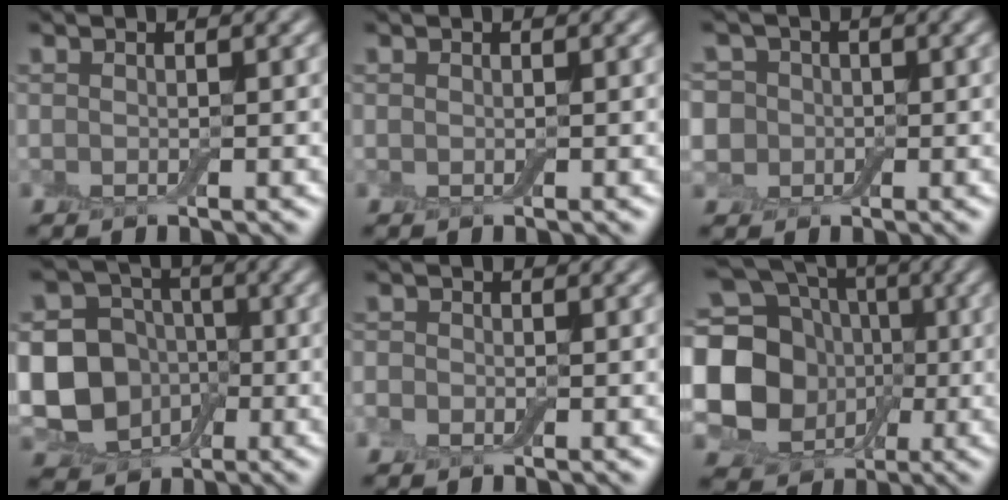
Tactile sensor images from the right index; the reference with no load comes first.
{"total": 0.0}
{"total": 6.0, "force": [1.0, 5.3, 2.5], "torque": [-0.039, 0.032, -0.018]}
{"total": 11.7, "force": [-1.7, 10.7, 4.3], "torque": [-0.113, -0.007, -0.049]}
{"total": 1.1, "force": [-0.5, 0.9, 0.3], "torque": [-0.004, -0.001, -0.012]}
{"total": 15.4, "force": [-0.3, 13.6, 7.3], "torque": [-0.163, 0.004, -0.039]}